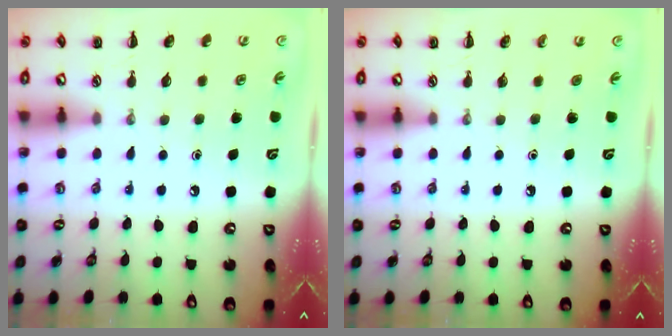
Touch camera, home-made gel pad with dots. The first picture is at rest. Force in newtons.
{"total": 0.0}